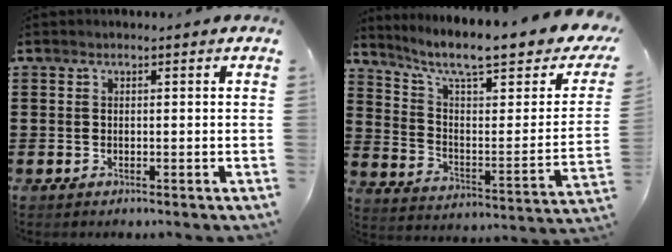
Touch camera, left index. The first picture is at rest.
{"total": 9.3, "force": [7.0, 1.4, 5.9], "torque": [-0.118, -0.057, 0.111]}